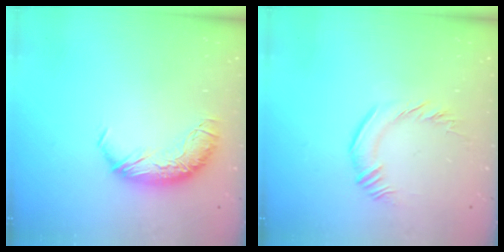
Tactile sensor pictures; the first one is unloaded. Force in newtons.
{"total": 0.9, "press": 0.3, "slide": 0.8}